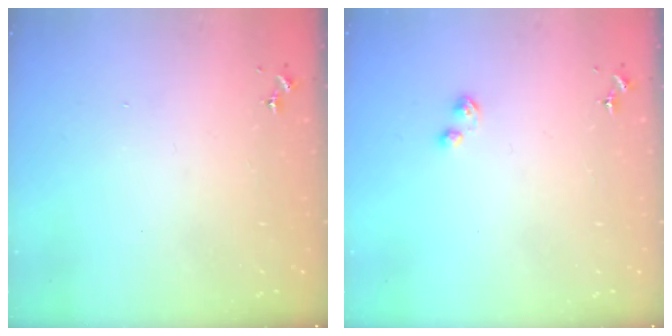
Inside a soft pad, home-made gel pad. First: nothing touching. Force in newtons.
{"total": 2.9, "press": 2.9, "slide": 0.5}